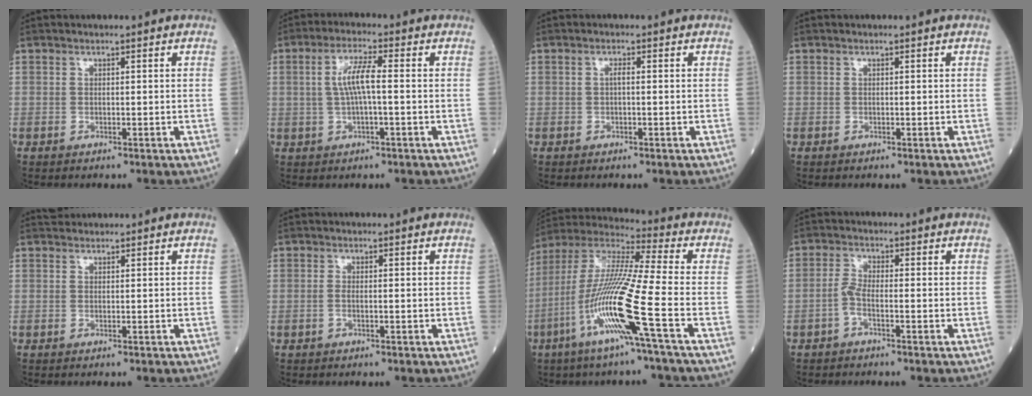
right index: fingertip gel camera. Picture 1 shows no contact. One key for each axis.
{"total": 5.3, "fx": 0.3, "fy": 0.6, "fz": 5.3, "tx": -0.109, "ty": 0.010, "tz": 0.005}
{"total": 1.0, "fx": 0.0, "fy": 0.2, "fz": 0.9, "tx": -0.018, "ty": 0.001, "tz": -0.001}
{"total": 0.0}
{"total": 0.5, "fx": 0.5, "fy": 0.3, "fz": 0.1, "tx": -0.011, "ty": 0.013, "tz": 0.008}
{"total": 0.7, "fx": -0.2, "fy": 0.1, "fz": 0.7, "tx": -0.015, "ty": 0.000, "tz": -0.005}
{"total": 16.3, "fx": -6.0, "fy": -1.2, "fz": 15.1, "tx": -0.312, "ty": -0.014, "tz": -0.126}
{"total": 2.4, "fx": -1.2, "fy": 0.4, "fz": 2.1, "tx": -0.047, "ty": 0.002, "tz": -0.030}